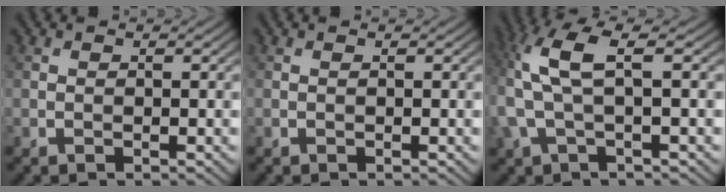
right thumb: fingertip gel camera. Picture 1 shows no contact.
{"total": 0.0}
{"total": 7.6, "force": [1.7, 2.3, 7.1], "torque": [-0.169, 0.016, 0.029]}